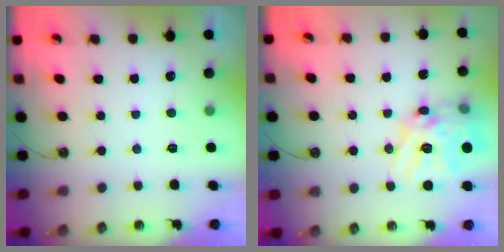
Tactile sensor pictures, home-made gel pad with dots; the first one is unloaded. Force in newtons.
{"total": 19.4, "press": 19.3, "slide": 1.9}